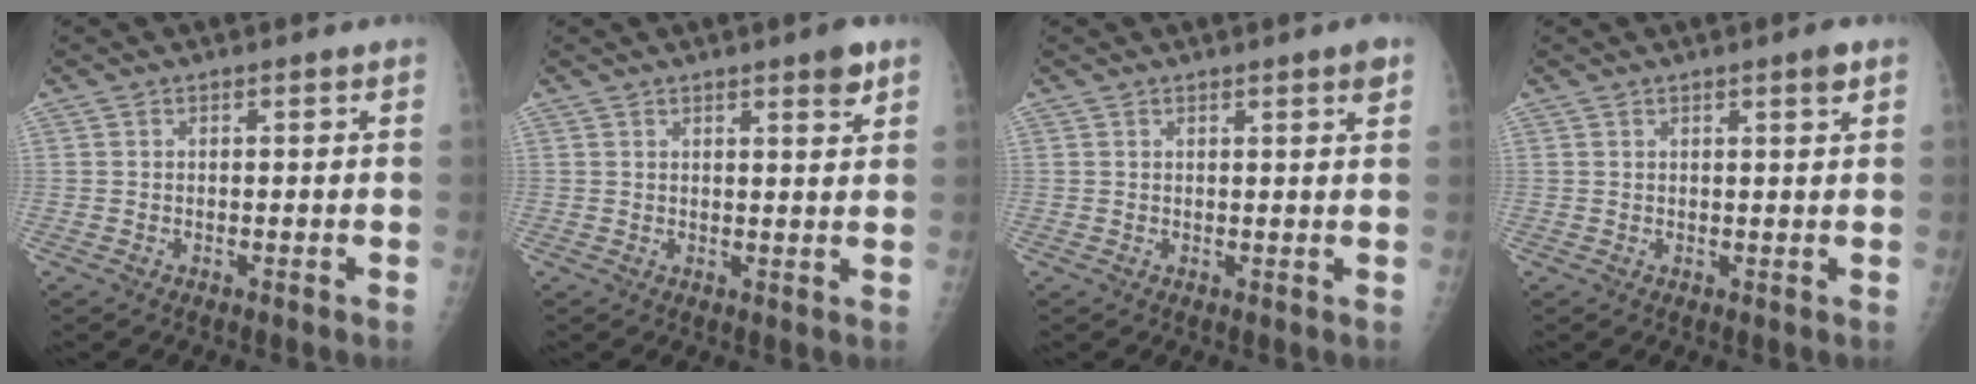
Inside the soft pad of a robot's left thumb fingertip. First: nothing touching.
{"total": 3.8, "force": [2.4, 0.6, 2.9], "torque": [-0.036, -0.014, 0.031]}
{"total": 2.2, "force": [1.3, 0.1, 1.8], "torque": [-0.025, -0.006, 0.016]}
{"total": 2.2, "force": [1.2, 0.1, 1.8], "torque": [-0.028, -0.006, 0.017]}